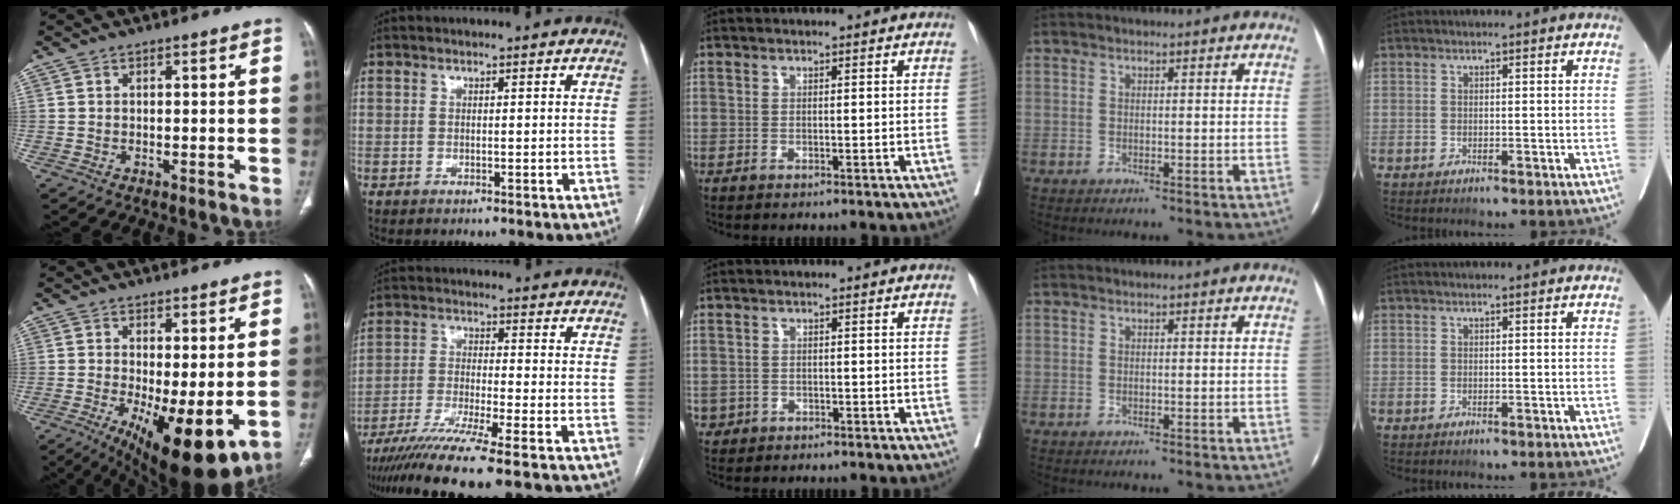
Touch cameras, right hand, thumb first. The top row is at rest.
{"thumb": {"total": 14.0, "force": [-3.3, 4.6, 12.8], "torque": [-0.187, -0.026, -0.032]}, "index": {"total": 11.0, "force": [-8.5, -1.5, 6.8], "torque": [-0.110, -0.032, -0.140]}, "middle": {"total": 1.4, "force": [-0.5, 1.3, 0.1], "torque": [0.001, 0.007, -0.003]}}